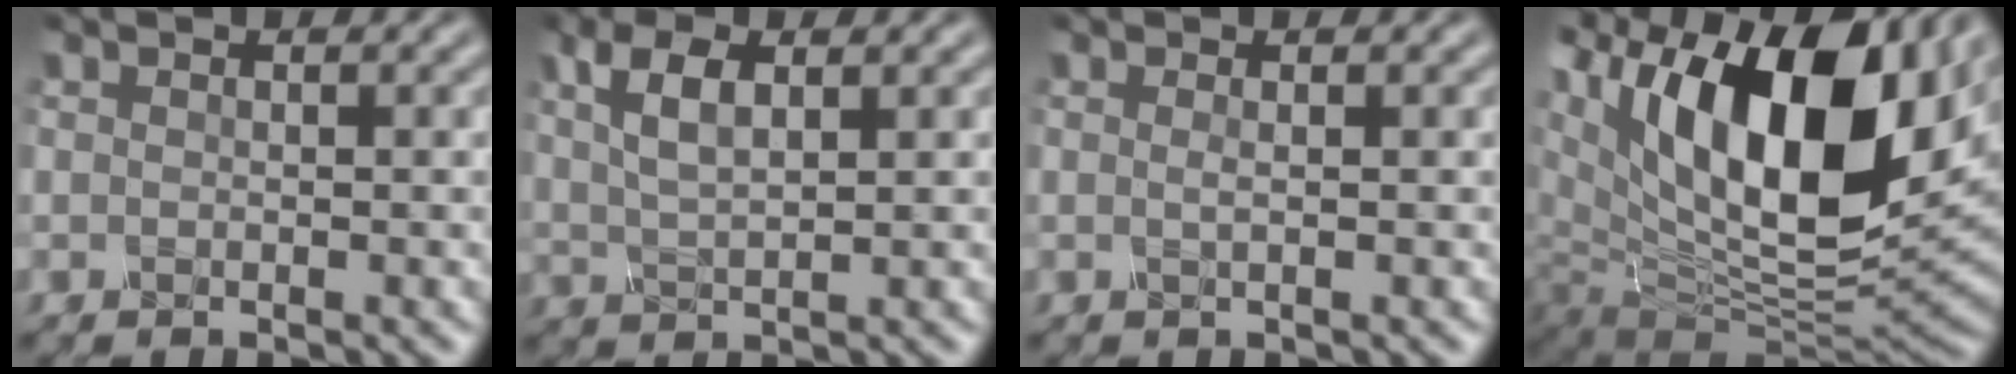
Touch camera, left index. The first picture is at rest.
{"total": 3.8, "force": [1.3, 1.5, 3.2], "torque": [-0.073, 0.003, 0.027]}
{"total": 0.7, "force": [0.0, 0.2, 0.6], "torque": [-0.009, 0.000, -0.006]}
{"total": 18.6, "force": [6.1, 10.1, 14.4], "torque": [-0.261, 0.018, 0.107]}